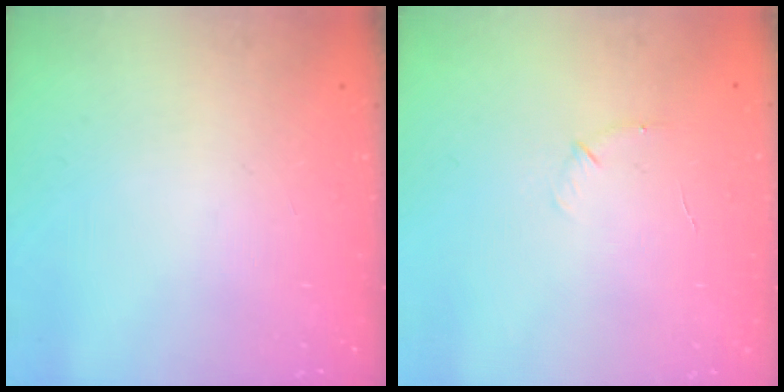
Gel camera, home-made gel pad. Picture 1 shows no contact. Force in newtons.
{"total": 3.3, "press": 3.2, "slide": 0.9}